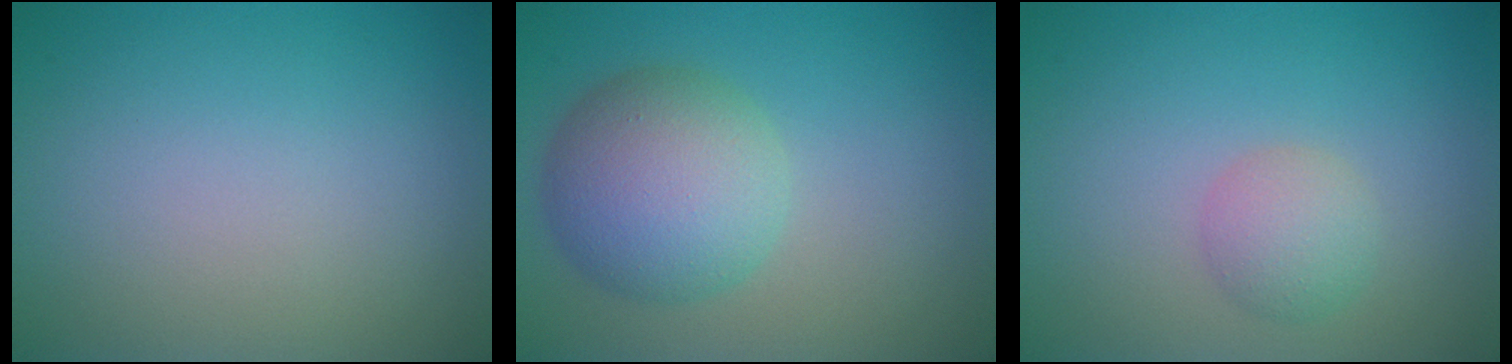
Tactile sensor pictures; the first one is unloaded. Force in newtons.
{"total": 6.5, "press": 6.5, "slide": 0.1}
{"total": 2.2, "press": 2.2, "slide": 0.0}